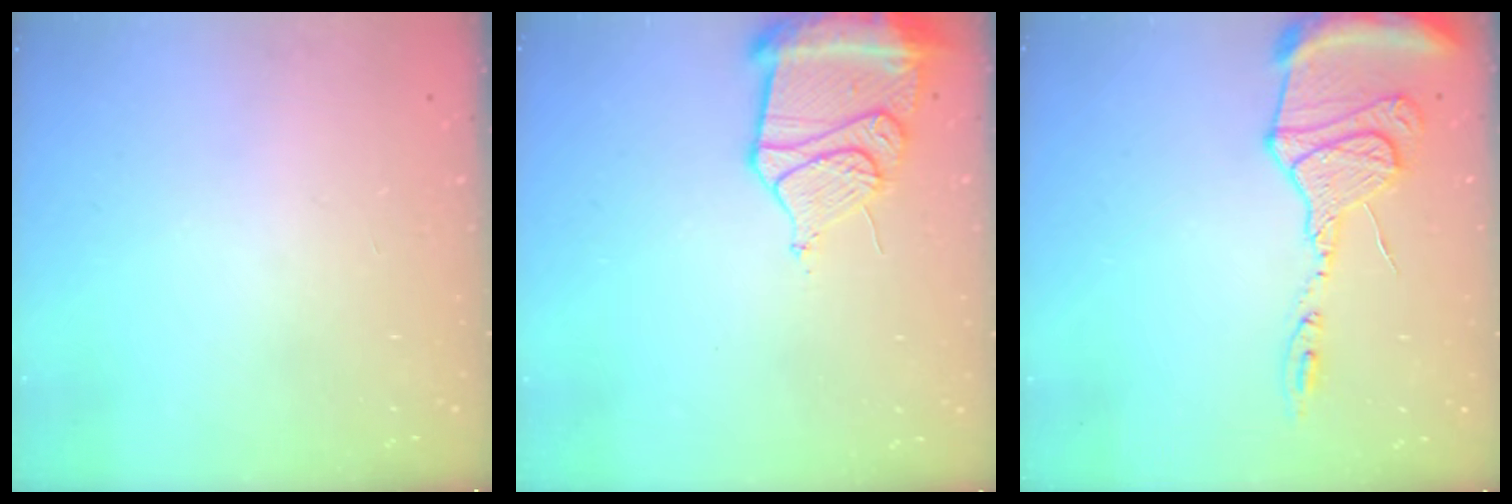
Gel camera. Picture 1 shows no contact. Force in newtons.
{"total": 15.7, "press": 15.6, "slide": 1.5}
{"total": 15.3, "press": 15.2, "slide": 1.4}